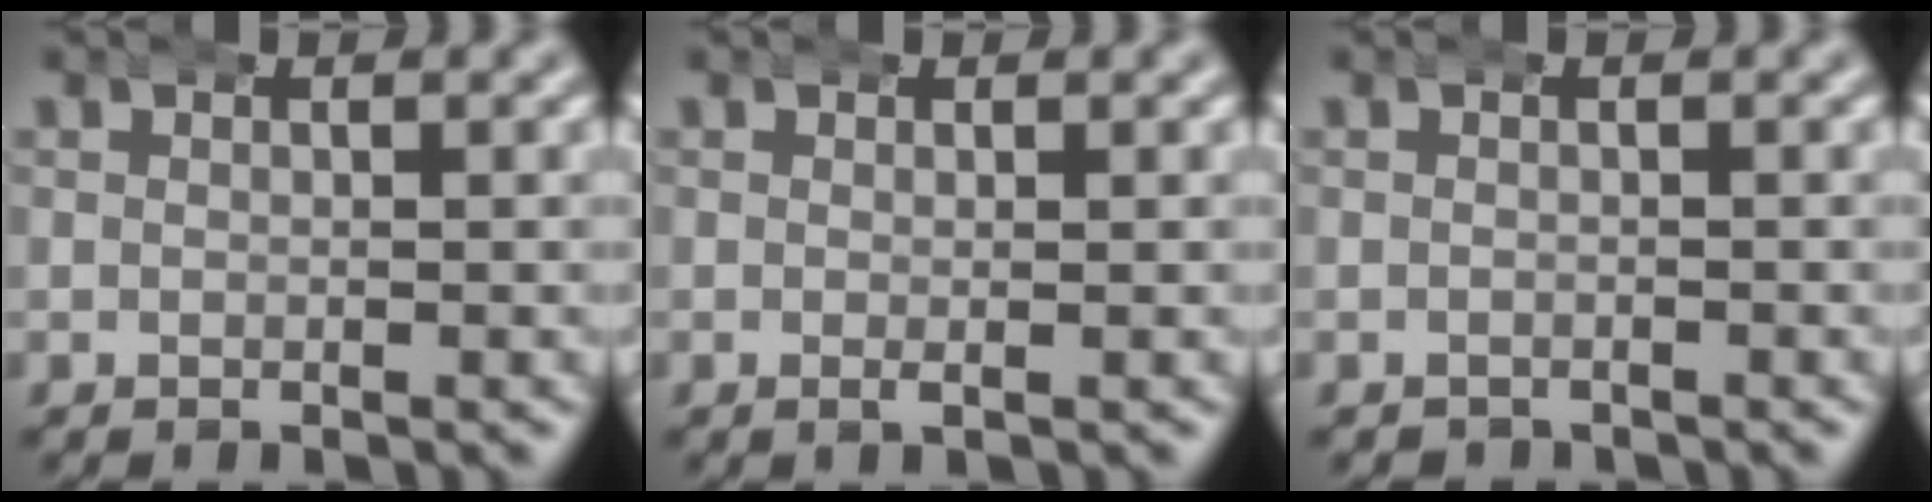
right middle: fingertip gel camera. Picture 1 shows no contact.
{"total": 0.7, "force": [-0.1, 0.2, 0.7], "torque": [-0.013, 0.001, -0.005]}
{"total": 1.1, "force": [-1.0, 0.1, -0.3], "torque": [0.002, -0.009, -0.012]}